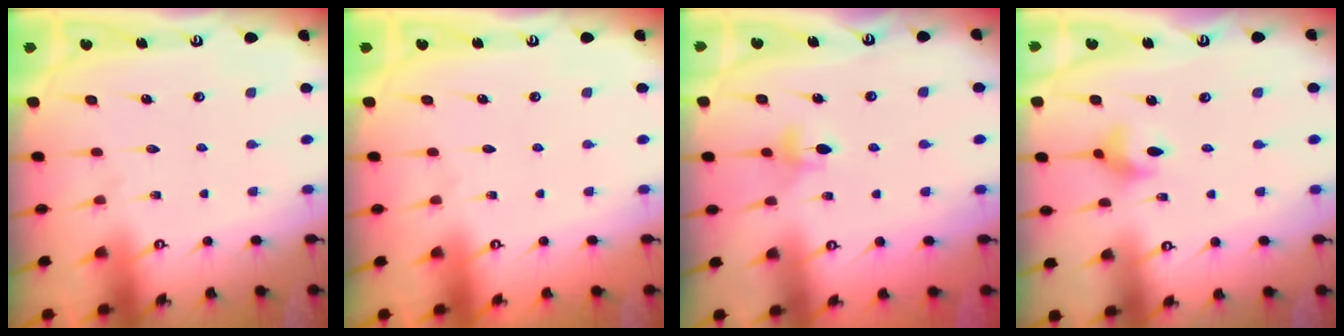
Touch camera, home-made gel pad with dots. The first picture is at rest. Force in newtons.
{"total": 0.0}
{"total": 4.0, "press": 3.9, "slide": 0.8}
{"total": 4.7, "press": 4.6, "slide": 0.7}